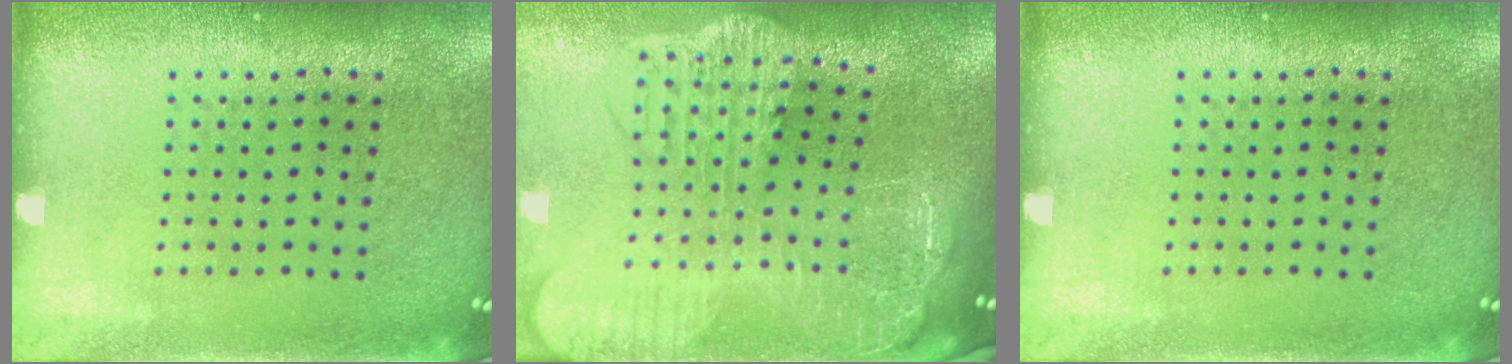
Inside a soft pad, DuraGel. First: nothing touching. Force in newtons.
{"total": 3.8, "press": 3.0, "slide": 2.3}
{"total": 0.0}